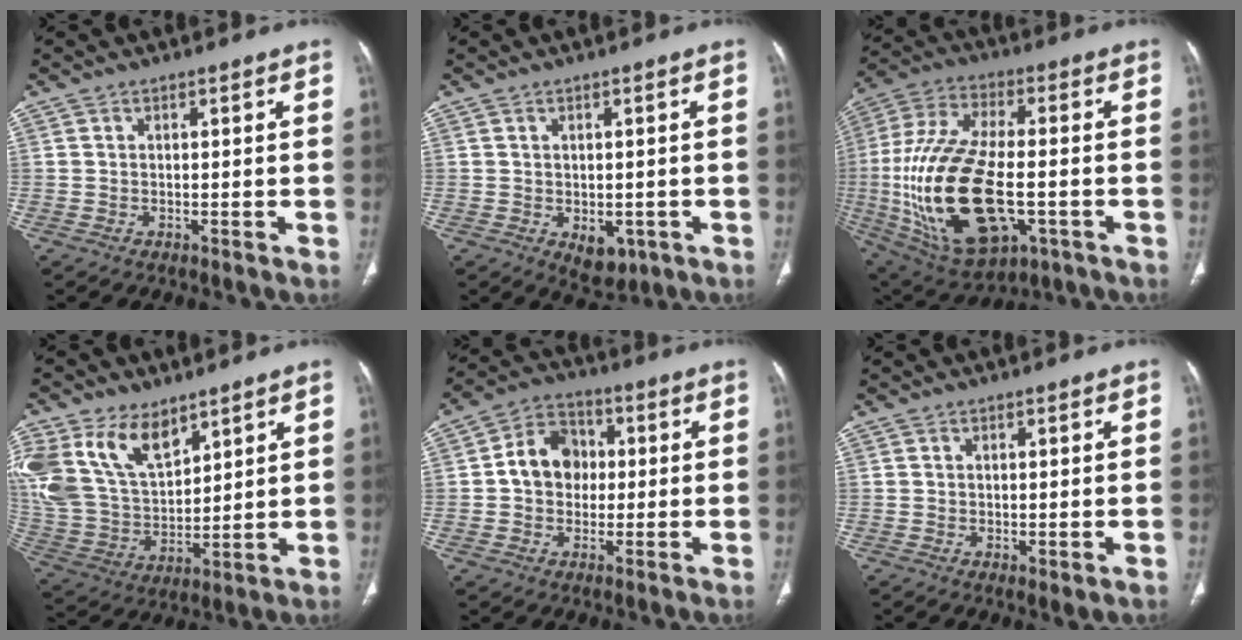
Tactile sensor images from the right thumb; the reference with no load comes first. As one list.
[{"total": 5.0, "force": [-1.6, 3.3, 3.4], "torque": [-0.028, 0.002, -0.005]}, {"total": 27.1, "force": [-5.0, 13.3, 23.1], "torque": [-0.493, -0.001, -0.064]}, {"total": 19.5, "force": [10.6, 11.6, 11.5], "torque": [-0.226, -0.028, 0.219]}, {"total": 9.8, "force": [0.5, 8.0, 5.6], "torque": [-0.063, 0.020, 0.000]}, {"total": 2.0, "force": [-0.2, 0.8, 1.8], "torque": [-0.032, -0.010, 0.002]}]